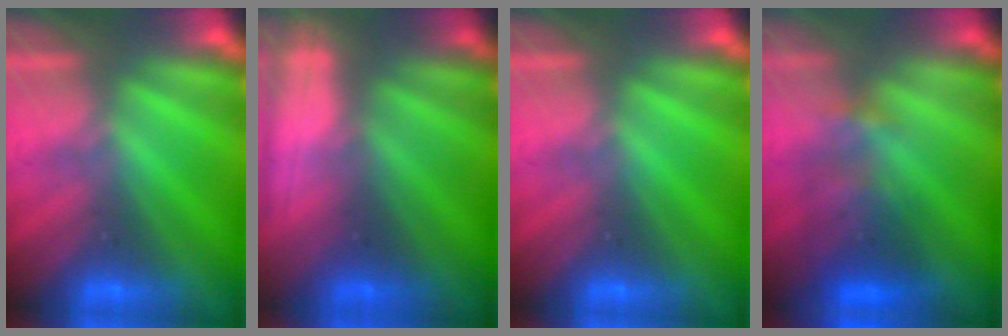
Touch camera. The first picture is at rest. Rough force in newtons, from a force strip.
{"total": 2.8}
{"total": 0.0}
{"total": 3.8}